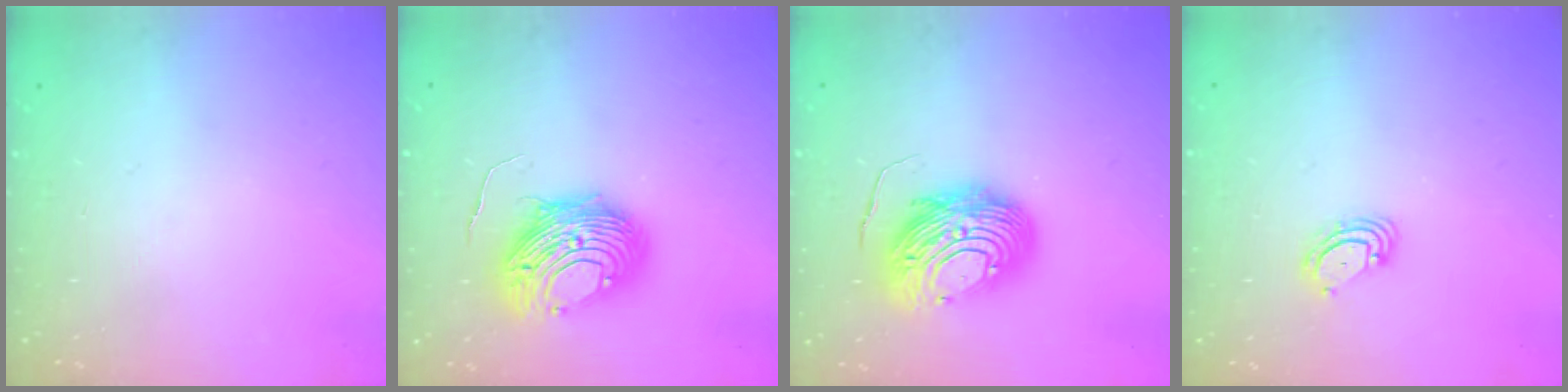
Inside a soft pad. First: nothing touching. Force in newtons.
{"total": 13.0, "press": 12.9, "slide": 1.4}
{"total": 12.8, "press": 12.7, "slide": 1.1}
{"total": 4.5, "press": 4.5, "slide": 0.3}